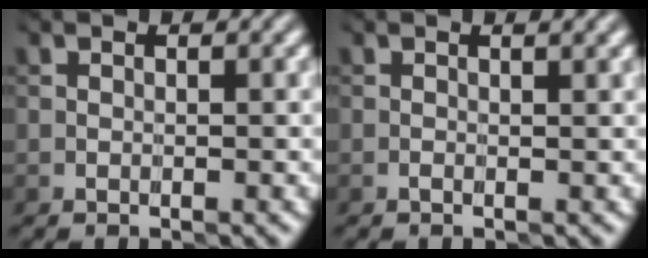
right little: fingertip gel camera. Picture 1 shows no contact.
{"total": 0.7, "force": [0.3, -0.1, 0.6], "torque": [-0.013, 0.003, 0.002]}